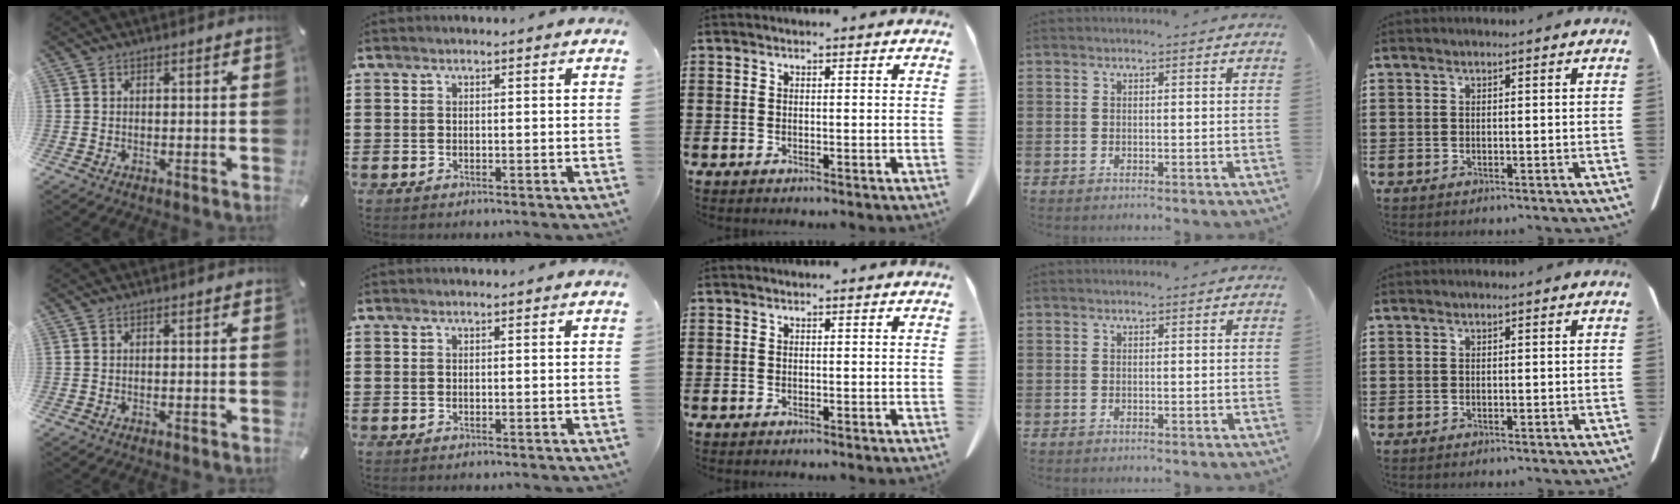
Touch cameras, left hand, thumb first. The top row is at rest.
{}